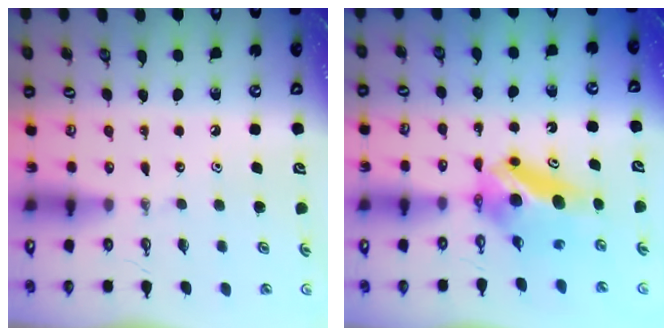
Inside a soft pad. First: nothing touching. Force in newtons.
{"total": 6.6, "press": 5.9, "slide": 3.0}